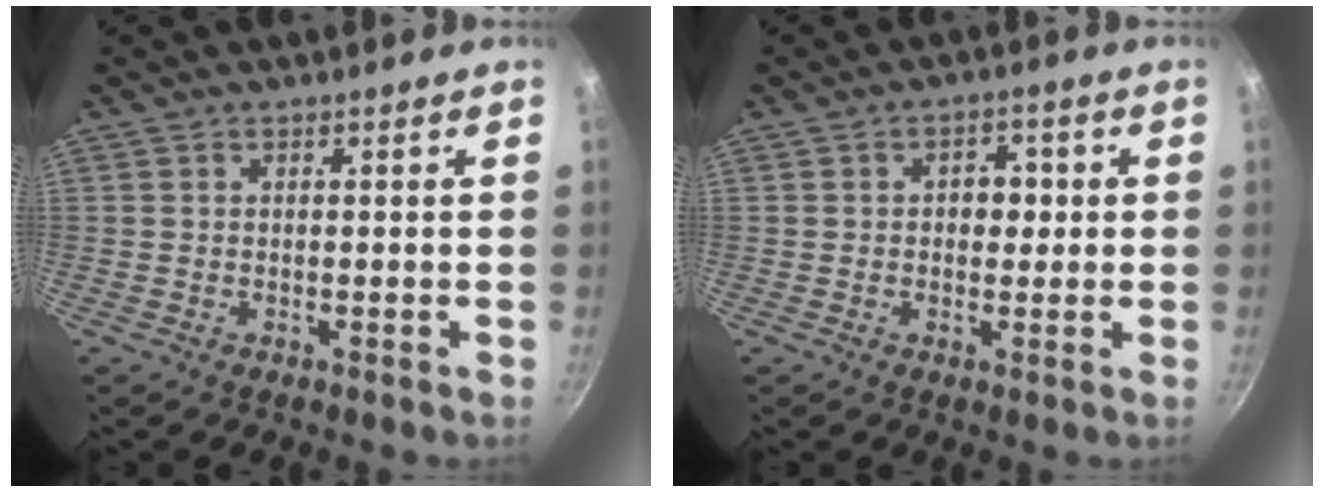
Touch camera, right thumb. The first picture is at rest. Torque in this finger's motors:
{"motor_torque": [-0.28, -0.31, -0.24, 0.08, 0.05]}